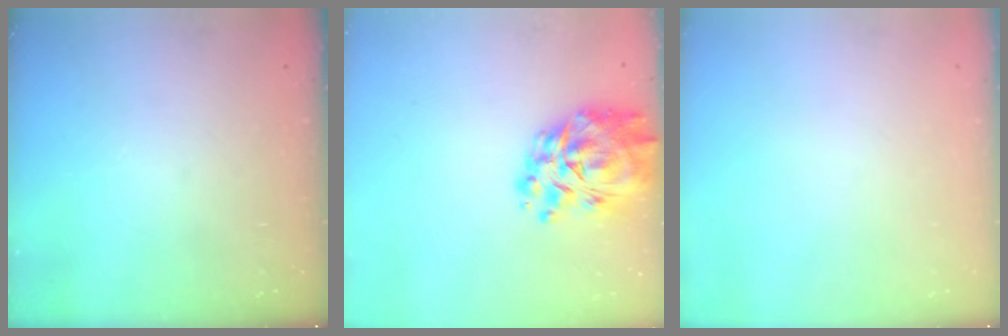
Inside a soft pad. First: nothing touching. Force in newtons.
{"total": 14.4, "press": 13.6, "slide": 4.9}
{"total": 0.0}